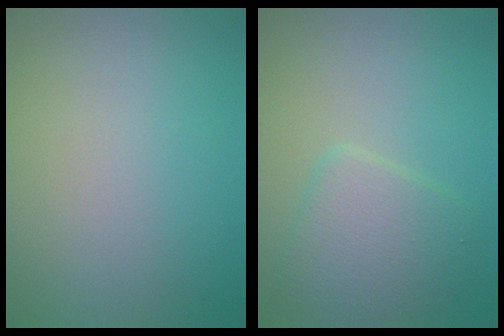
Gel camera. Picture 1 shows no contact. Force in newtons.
{"total": 4.0, "press": 4.0, "slide": 0.2}